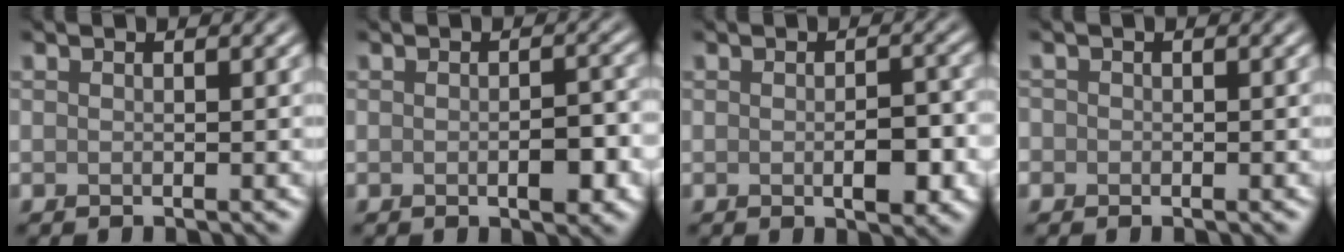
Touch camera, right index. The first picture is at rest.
{"total": 2.5, "force": [-0.6, 1.0, 2.2], "torque": [-0.030, -0.001, -0.007]}
{"total": 2.9, "force": [-0.6, 1.3, 2.5], "torque": [-0.035, -0.003, -0.005]}
{"total": 0.8, "force": [-0.2, 0.8, 0.0], "torque": [0.006, -0.004, -0.007]}